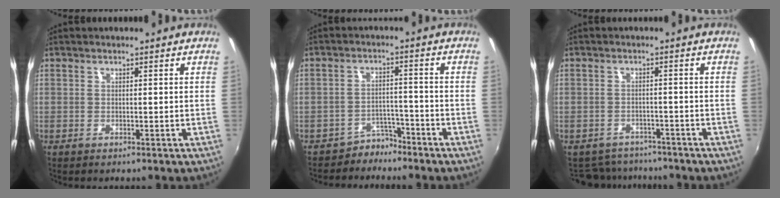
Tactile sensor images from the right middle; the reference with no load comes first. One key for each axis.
{"total": 4.1, "fx": -3.6, "fy": 1.9, "fz": 0.1, "tx": -0.004, "ty": 0.010, "tz": -0.061}
{"total": 7.7, "fx": -6.9, "fy": 3.3, "fz": 1.3, "tx": -0.042, "ty": -0.001, "tz": -0.100}